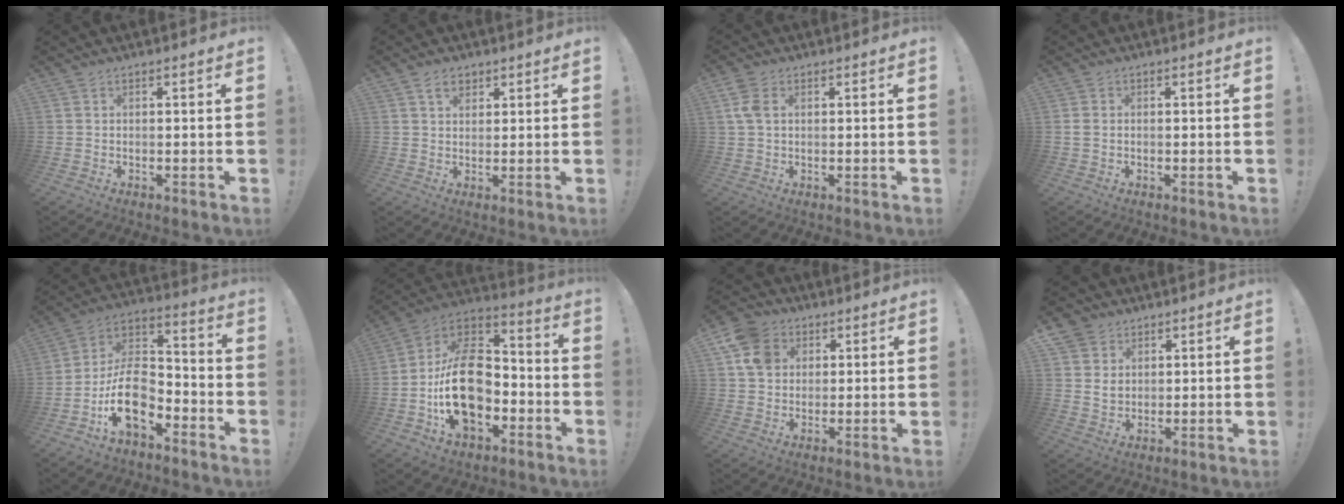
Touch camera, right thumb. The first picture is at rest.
{"total": 4.4, "force": [2.6, 2.9, 2.1], "torque": [-0.034, -0.002, 0.048]}
{"total": 4.9, "force": [1.4, 3.1, 3.5], "torque": [-0.072, 0.005, 0.026]}
{"total": 1.2, "force": [0.0, 0.9, 0.8], "torque": [-0.022, 0.007, 0.003]}
{"total": 12.4, "force": [-6.8, 7.2, 7.5], "torque": [-0.137, 0.046, -0.117]}
{"total": 22.4, "force": [-5.2, 15.1, 15.6], "torque": [-0.263, 0.037, -0.075]}
{"total": 10.7, "force": [3.6, 8.8, 4.8], "torque": [-0.081, -0.009, 0.072]}
{"total": 6.5, "force": [3.0, 5.6, 1.4], "torque": [-0.029, -0.013, 0.061]}